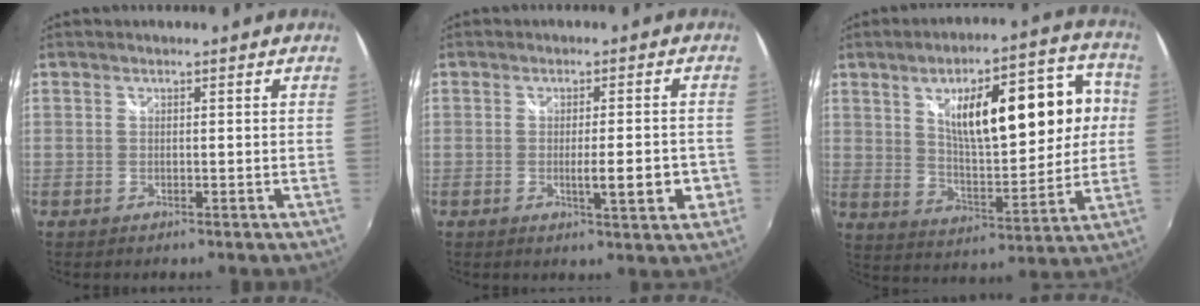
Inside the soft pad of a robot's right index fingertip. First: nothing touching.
{"total": 6.9, "force": [-2.1, 1.3, 6.5], "torque": [-0.100, -0.016, -0.027]}
{"total": 18.5, "force": [4.6, 5.5, 17.1], "torque": [-0.257, 0.016, 0.088]}